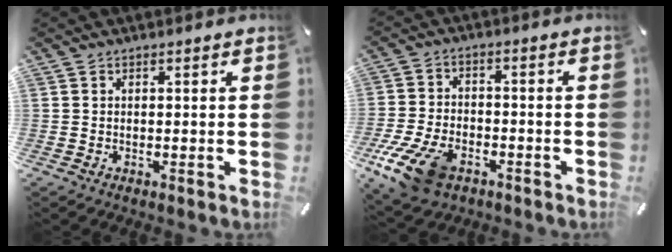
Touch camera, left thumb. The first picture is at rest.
{"total": 13.3, "force": [-7.4, 7.7, 7.9], "torque": [-0.156, 0.036, -0.129]}